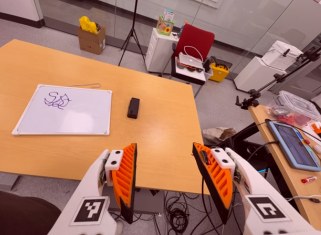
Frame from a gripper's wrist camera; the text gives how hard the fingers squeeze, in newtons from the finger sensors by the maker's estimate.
{"total": 0.0}